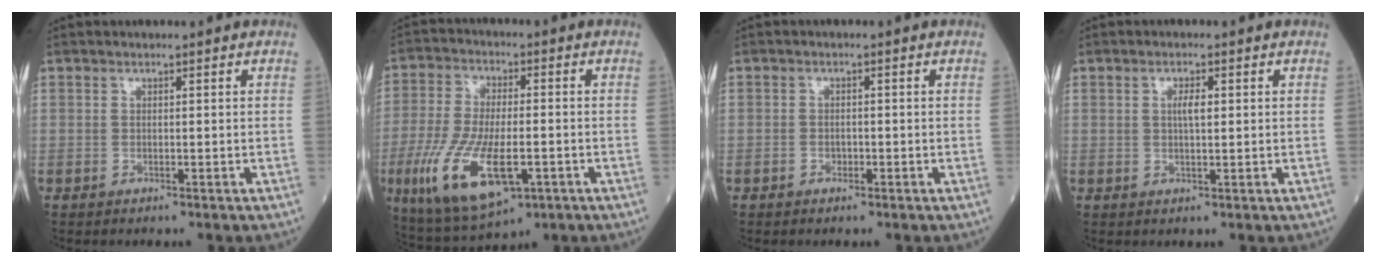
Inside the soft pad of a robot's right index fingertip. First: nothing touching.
{"total": 14.7, "force": [-5.1, 5.2, 12.8], "torque": [-0.262, -0.018, -0.079]}
{"total": 0.9, "force": [-0.5, 0.7, 0.3], "torque": [-0.002, 0.003, -0.010]}
{"total": 3.6, "force": [1.0, 0.8, 3.4], "torque": [-0.065, 0.001, 0.019]}